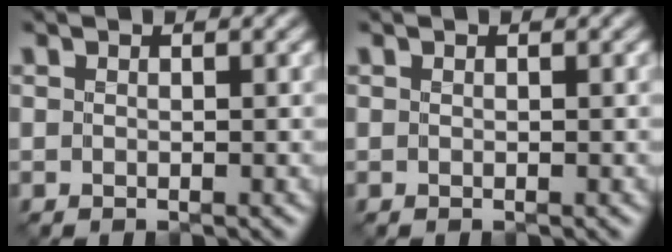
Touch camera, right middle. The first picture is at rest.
{"total": 0.0}